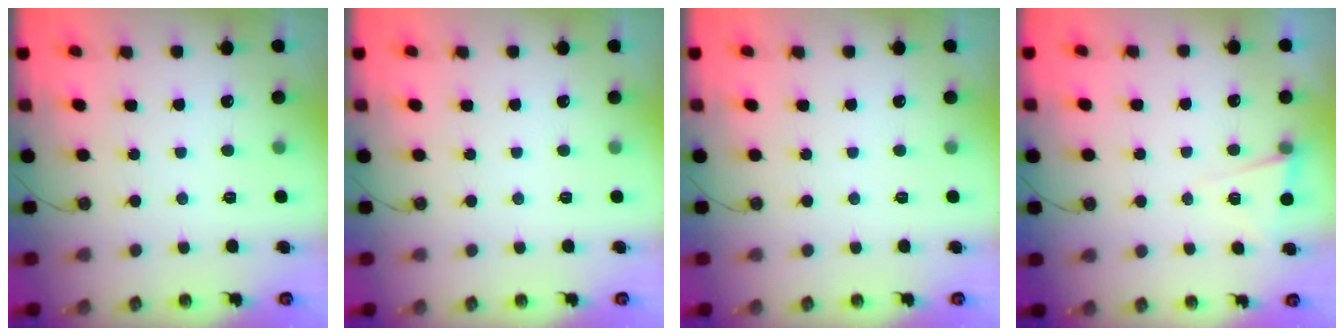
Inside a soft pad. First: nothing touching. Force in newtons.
{"total": 0.0}
{"total": 0.0}
{"total": 4.9, "press": 3.3, "slide": 3.5}